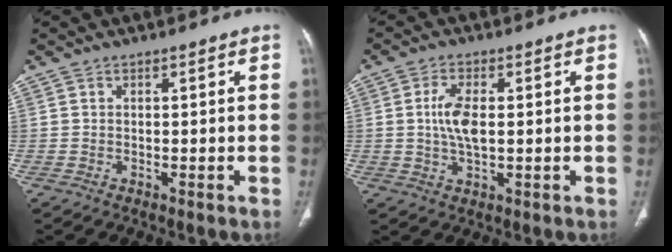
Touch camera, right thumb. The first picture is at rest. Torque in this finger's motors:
{"motor_torque": [1.22, 1.16, 1.11, -0.25, 0.06]}